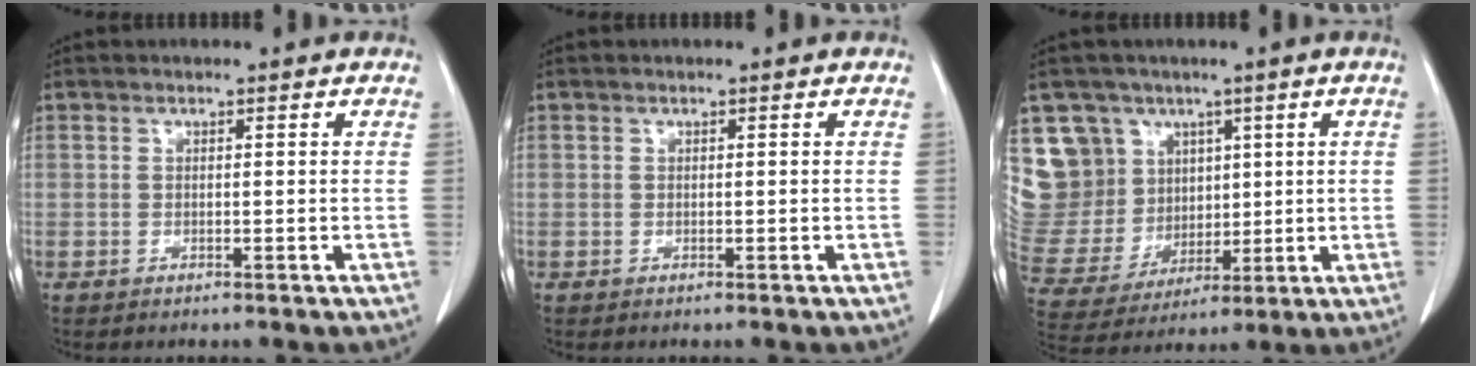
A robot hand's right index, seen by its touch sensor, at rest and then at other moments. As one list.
[{"total": 0.0}, {"total": 14.0, "force": [7.1, 11.7, 2.5], "torque": [-0.083, 0.060, 0.166]}]